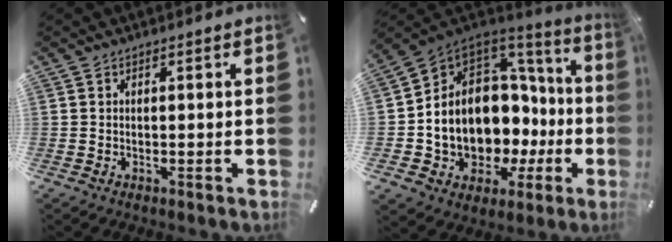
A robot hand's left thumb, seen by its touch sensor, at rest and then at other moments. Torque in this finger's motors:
{"motor_torque": [2.32, 2.69, 2.03, 0.74, 0.68]}